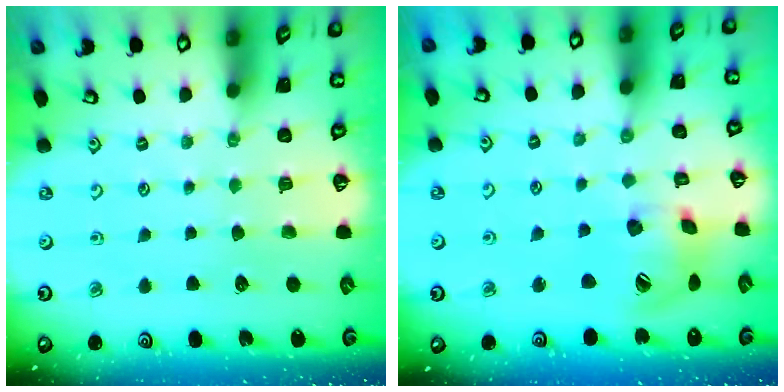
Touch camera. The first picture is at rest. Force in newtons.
{"total": 14.9, "press": 14.7, "slide": 2.5}